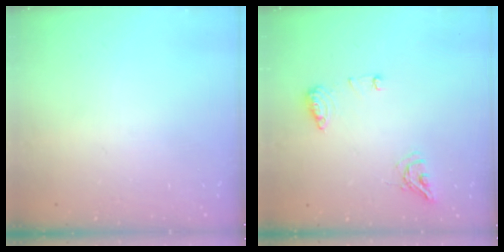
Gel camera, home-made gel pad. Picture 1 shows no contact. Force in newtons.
{"total": 8.8, "press": 8.8, "slide": 0.5}